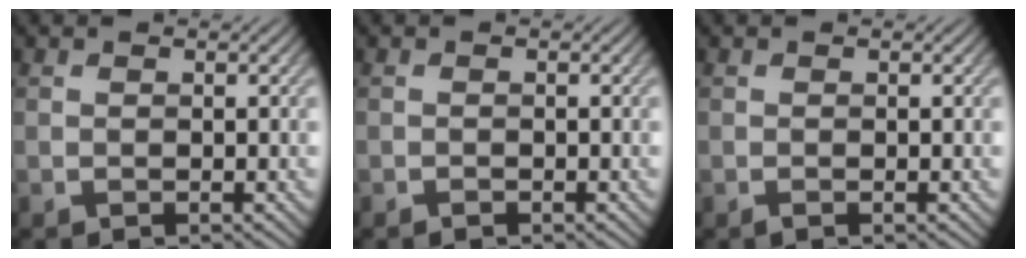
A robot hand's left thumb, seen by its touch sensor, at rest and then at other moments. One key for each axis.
{"total": 0.6, "fx": -0.5, "fy": 0.3, "fz": 0.2, "tx": -0.001, "ty": 0.000, "tz": -0.009}
{"total": 0.0}